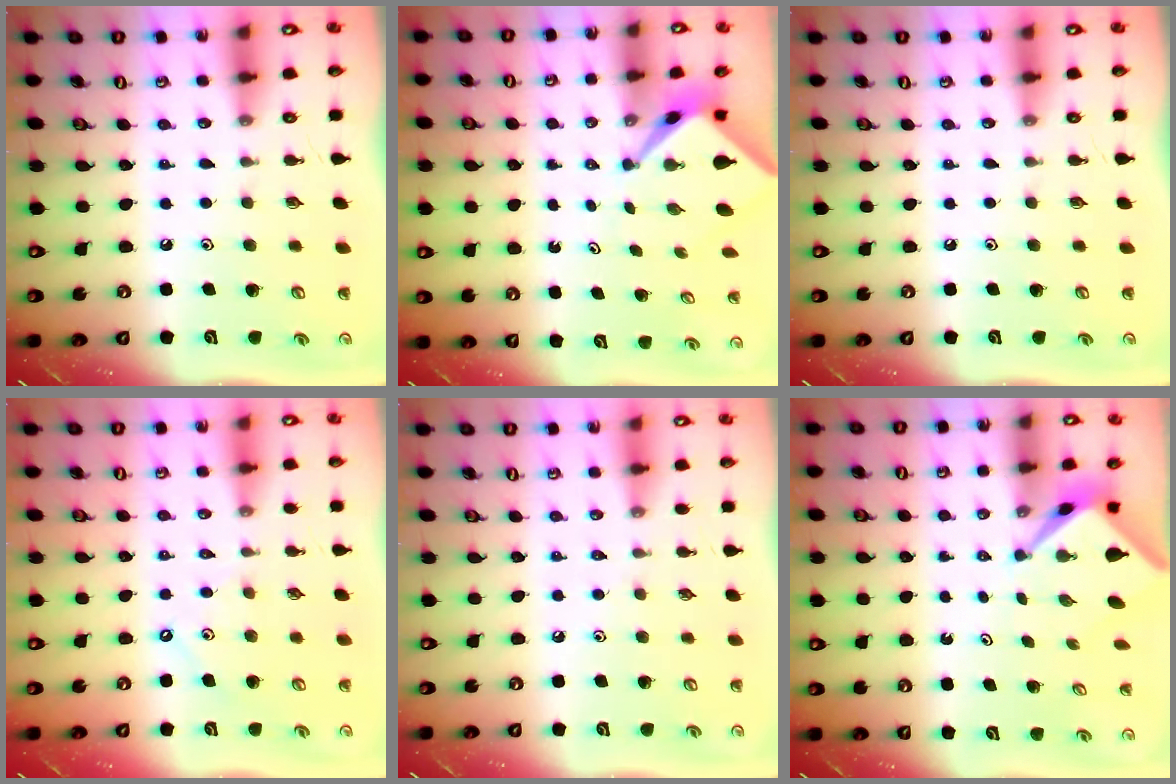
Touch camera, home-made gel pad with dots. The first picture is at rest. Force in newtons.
{"total": 2.5, "press": 2.5, "slide": 0.1}
{"total": 0.0}
{"total": 3.3, "press": 3.3, "slide": 0.4}
{"total": 2.1, "press": 2.1, "slide": 0.4}
{"total": 2.9, "press": 2.9, "slide": 0.1}